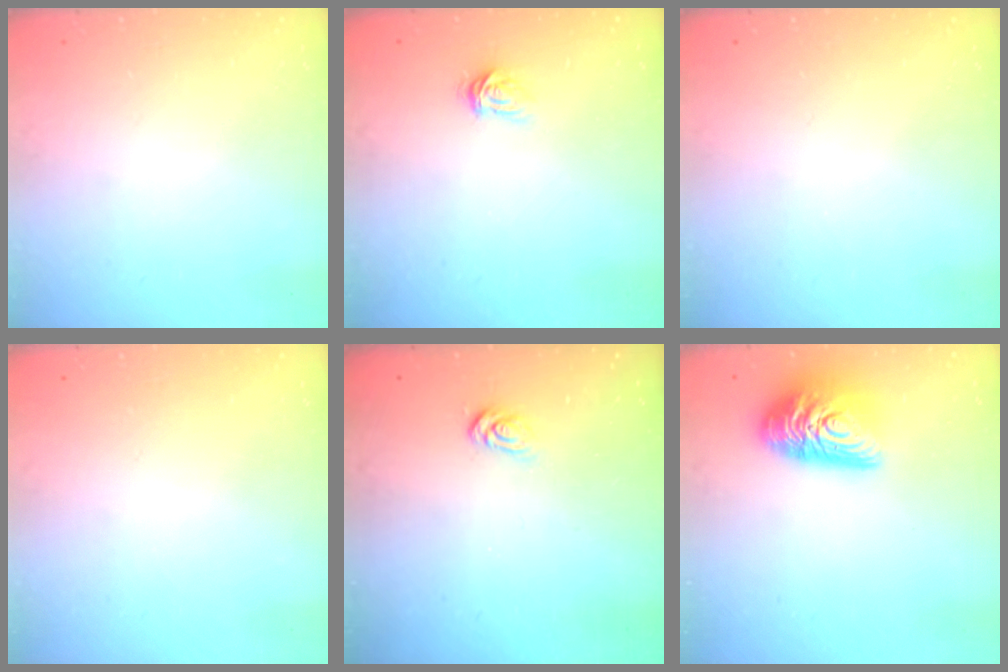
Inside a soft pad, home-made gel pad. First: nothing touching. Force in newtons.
{"total": 3.3, "press": 3.2, "slide": 0.3}
{"total": 0.0}
{"total": 0.0}
{"total": 3.9, "press": 3.9, "slide": 0.4}
{"total": 12.8, "press": 12.8, "slide": 0.9}